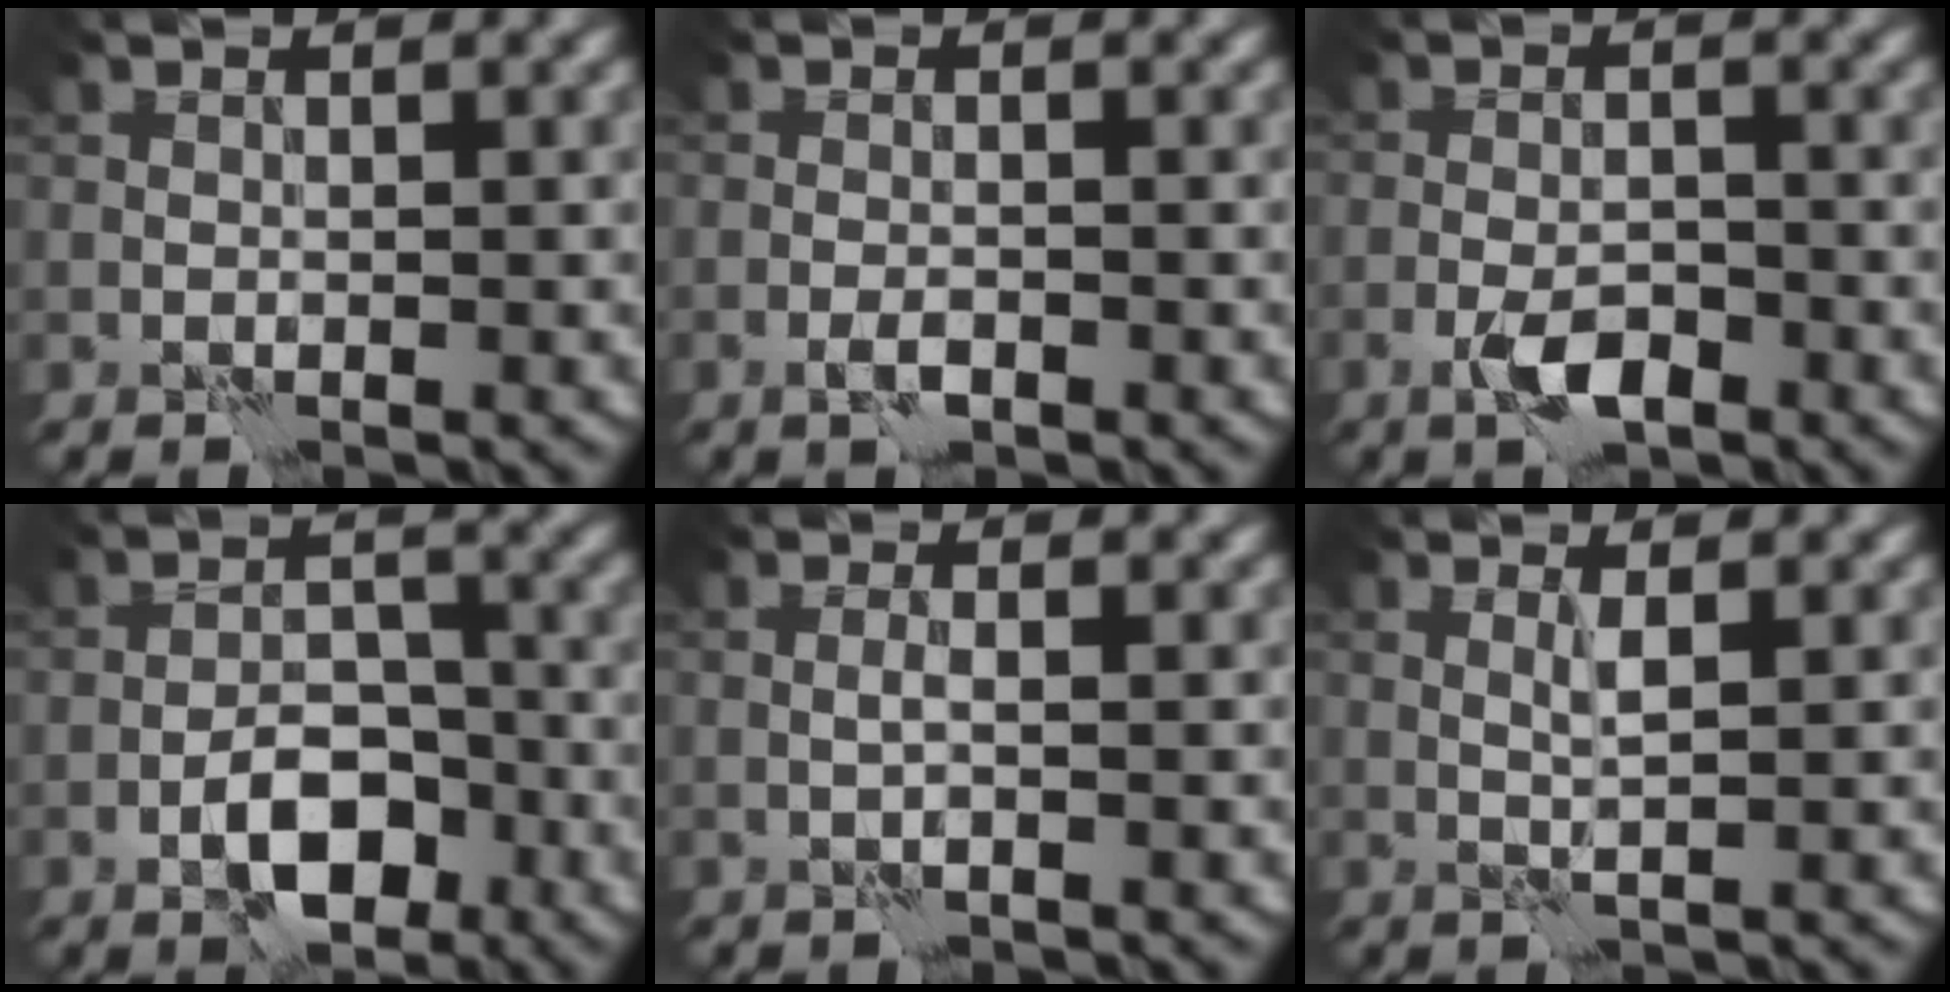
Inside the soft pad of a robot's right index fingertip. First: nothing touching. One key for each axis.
{"total": 1.4, "fx": -0.8, "fy": 0.3, "fz": 1.1, "tx": -0.023, "ty": 0.000, "tz": -0.018}
{"total": 3.0, "fx": -1.9, "fy": 1.0, "fz": 2.1, "tx": -0.038, "ty": 0.003, "tz": -0.038}
{"total": 5.1, "fx": -2.7, "fy": 2.5, "fz": 3.5, "tx": -0.048, "ty": 0.008, "tz": -0.046}
{"total": 0.8, "fx": -0.2, "fy": -0.2, "fz": 0.7, "tx": -0.017, "ty": 0.003, "tz": -0.006}
{"total": 1.0, "fx": 0.4, "fy": -0.5, "fz": 0.7, "tx": -0.021, "ty": 0.004, "tz": 0.007}